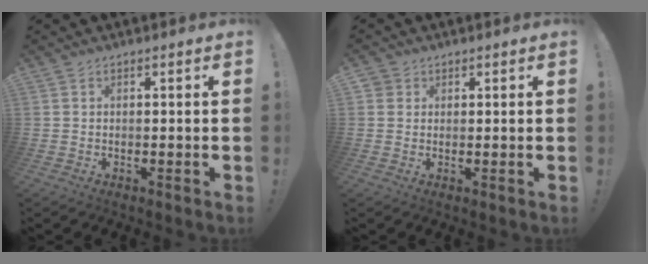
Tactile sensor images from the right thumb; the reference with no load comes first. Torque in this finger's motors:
{"motor_torque": [0.02, 0.06, -0.11, 0.10, -0.03]}